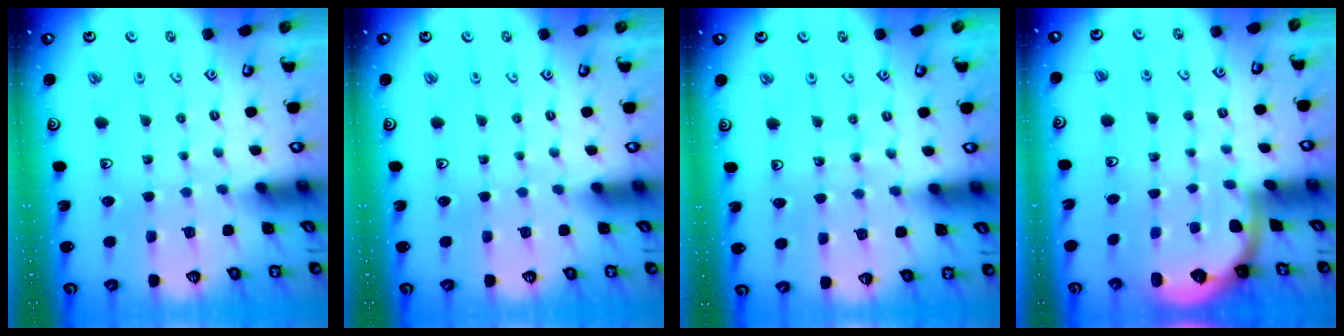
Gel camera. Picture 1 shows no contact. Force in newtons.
{"total": 0.0}
{"total": 5.8, "press": 5.7, "slide": 0.6}
{"total": 1.6, "press": 1.6, "slide": 0.1}